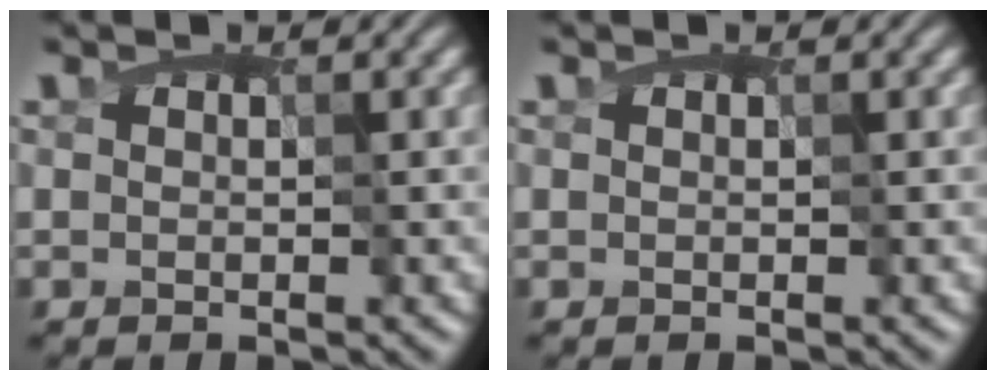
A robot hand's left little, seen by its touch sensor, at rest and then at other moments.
{"total": 0.0}